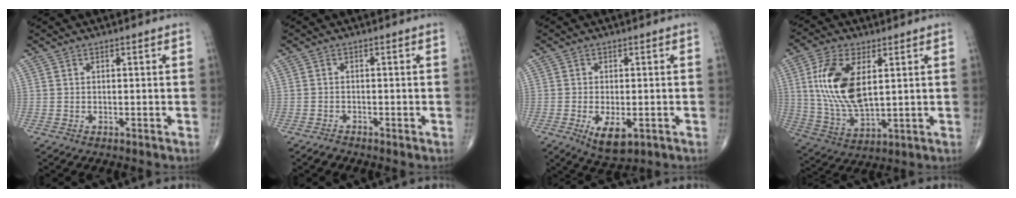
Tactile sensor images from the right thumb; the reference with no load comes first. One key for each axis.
{"total": 1.0, "fx": -0.9, "fy": 0.3, "fz": 0.1, "tx": -0.002, "ty": -0.002, "tz": -0.022}
{"total": 5.9, "fx": -2.1, "fy": 2.7, "fz": 4.9, "tx": -0.082, "ty": -0.011, "tz": -0.026}
{"total": 14.3, "fx": 3.5, "fy": 6.9, "fz": 12.0, "tx": -0.247, "ty": -0.015, "tz": 0.075}